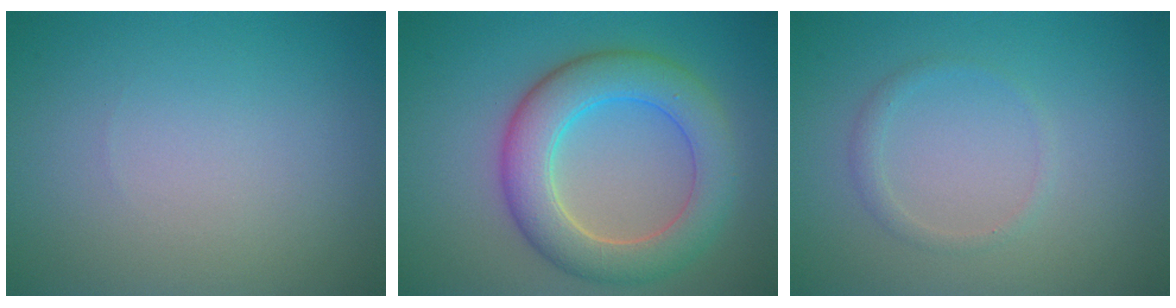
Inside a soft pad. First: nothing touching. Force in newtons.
{"total": 6.7, "press": 6.7, "slide": 0.2}
{"total": 1.1, "press": 1.0, "slide": 0.1}